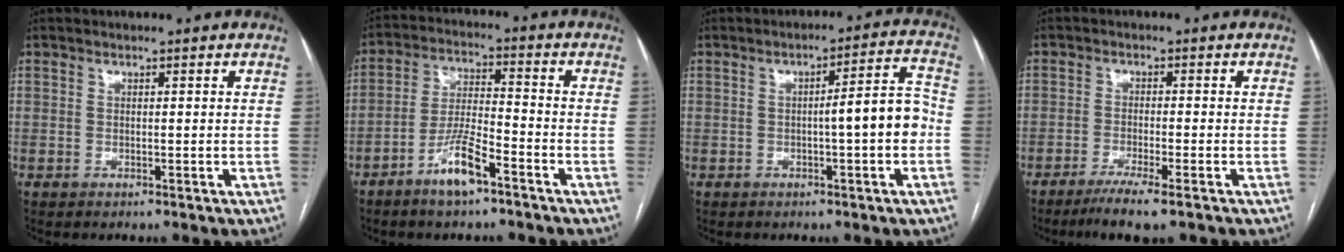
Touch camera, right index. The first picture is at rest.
{"total": 7.9, "force": [-5.0, 1.3, 5.9], "torque": [-0.122, 0.000, -0.095]}
{"total": 7.2, "force": [-1.2, 0.5, 7.1], "torque": [-0.095, 0.021, -0.019]}
{"total": 6.1, "force": [-4.3, -0.1, 4.4], "torque": [-0.072, -0.014, -0.072]}